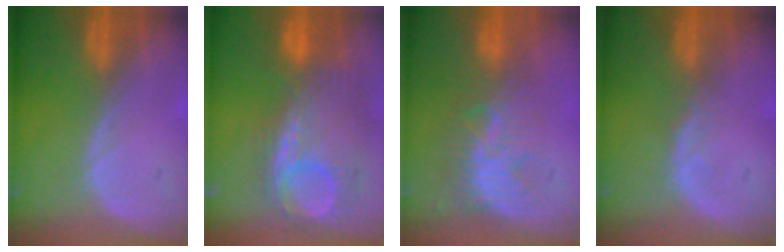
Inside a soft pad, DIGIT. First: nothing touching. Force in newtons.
{"total": 11.5, "press": 10.4, "slide": 4.9}
{"total": 8.7, "press": 7.6, "slide": 4.2}
{"total": 1.1, "press": 1.1, "slide": 0.2}